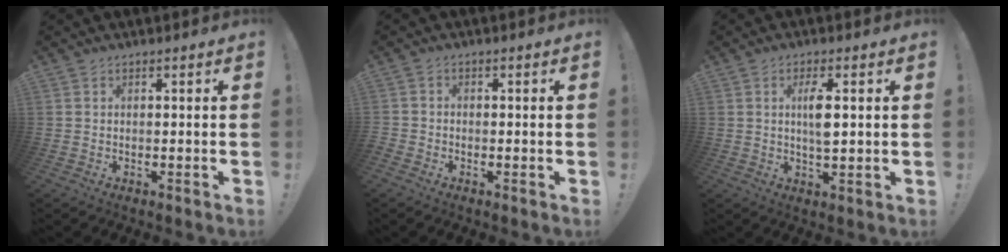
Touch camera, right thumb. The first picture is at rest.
{"total": 1.6, "force": [-1.3, 0.8, 0.4], "torque": [-0.009, 0.008, -0.023]}
{"total": 6.0, "force": [1.1, 1.5, 5.6], "torque": [-0.088, -0.010, 0.012]}